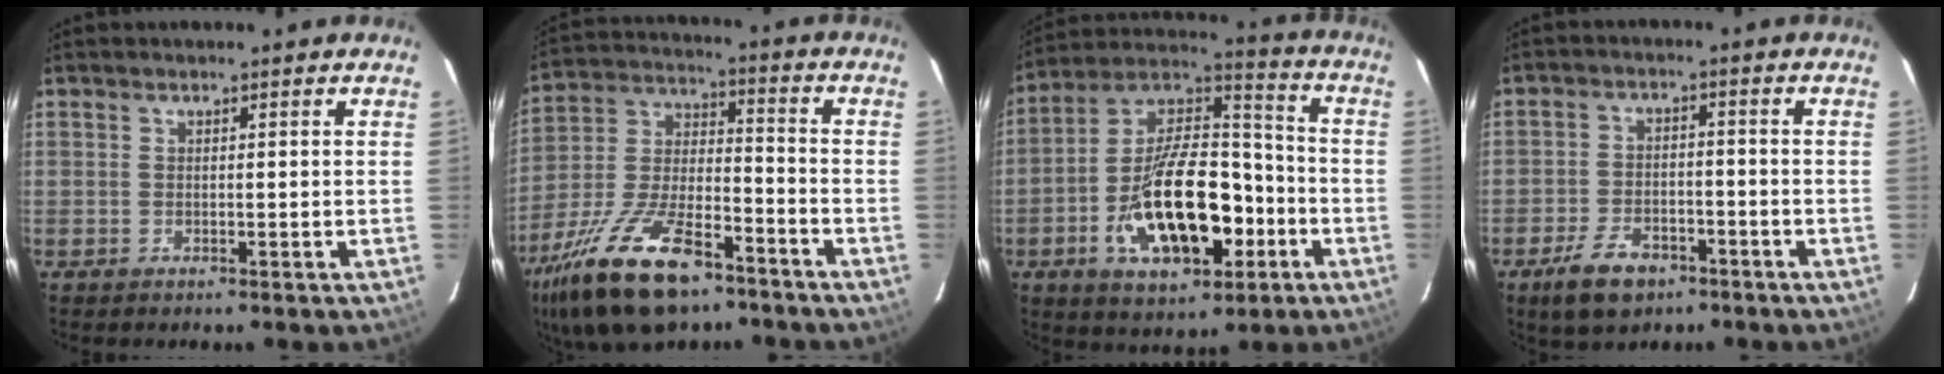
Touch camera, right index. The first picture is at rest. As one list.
[{"total": 22.2, "force": [-14.3, 8.7, 14.5], "torque": [-0.300, -0.021, -0.252]}, {"total": 21.8, "force": [-7.2, 10.7, 17.6], "torque": [-0.328, 0.014, -0.113]}, {"total": 8.5, "force": [-5.5, 4.7, 4.6], "torque": [-0.113, 0.002, -0.089]}]